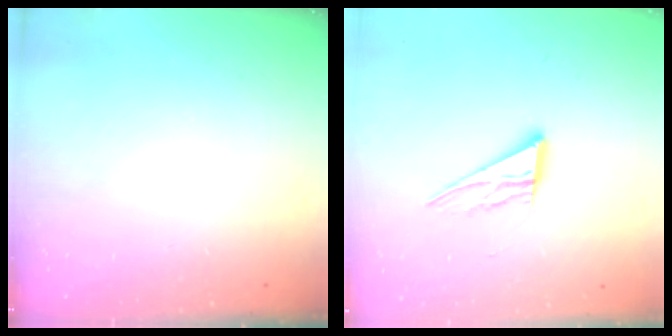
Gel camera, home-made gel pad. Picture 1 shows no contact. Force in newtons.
{"total": 10.2, "press": 10.1, "slide": 0.9}